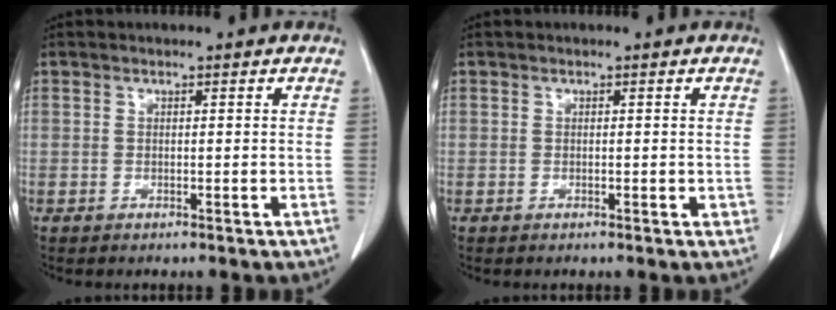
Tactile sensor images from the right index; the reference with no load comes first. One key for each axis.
{"total": 1.0, "fx": -0.2, "fy": 0.5, "fz": 0.8, "tx": -0.009, "ty": 0.000, "tz": -0.002}